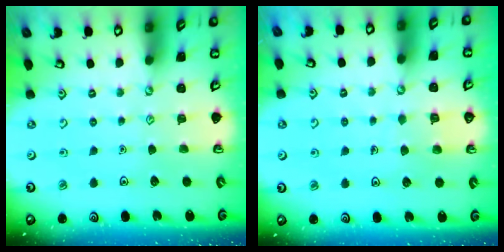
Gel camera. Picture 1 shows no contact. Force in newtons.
{"total": 5.1, "press": 5.1, "slide": 0.3}